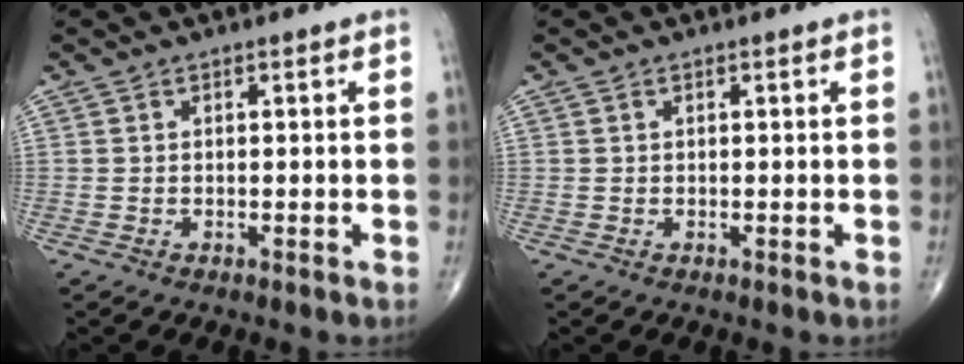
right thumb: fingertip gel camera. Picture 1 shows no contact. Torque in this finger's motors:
{"motor_torque": [-0.14, -0.08, 0.04, 0.15, -0.03]}